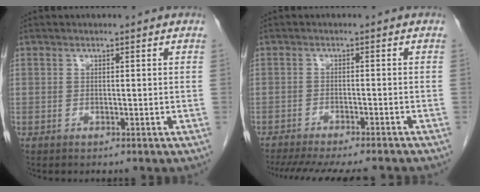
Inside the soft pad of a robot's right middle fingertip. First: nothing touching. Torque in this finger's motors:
{"motor_torque": [1.18, -0.96, 0.17, 0.07]}